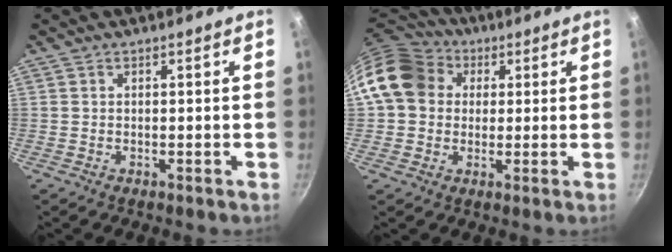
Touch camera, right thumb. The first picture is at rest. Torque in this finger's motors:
{"motor_torque": [1.16, 1.17, 0.64, -0.64, 0.32]}